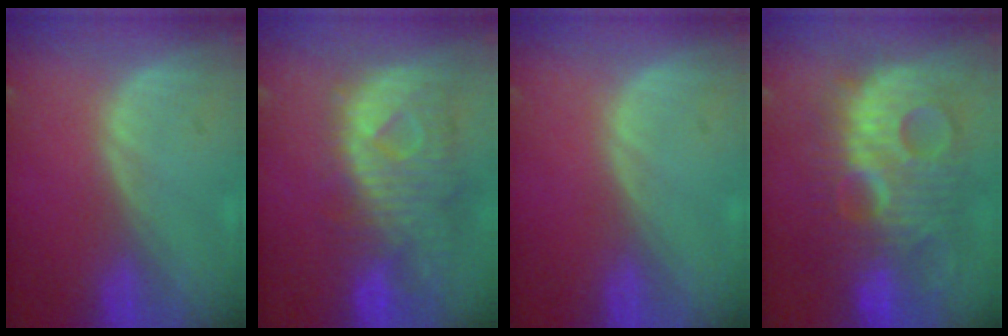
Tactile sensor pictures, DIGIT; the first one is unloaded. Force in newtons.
{"total": 10.9, "press": 9.7, "slide": 5.0}
{"total": 0.0}
{"total": 12.5, "press": 12.5, "slide": 1.0}